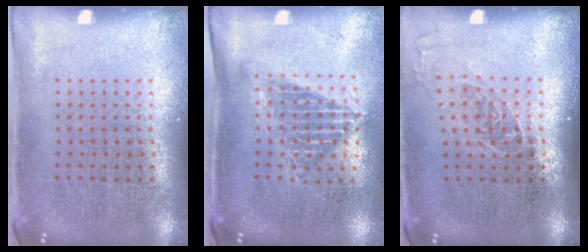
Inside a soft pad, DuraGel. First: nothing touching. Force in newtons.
{"total": 1.4, "press": 1.1, "slide": 0.9}
{"total": 1.0, "press": 0.9, "slide": 0.4}